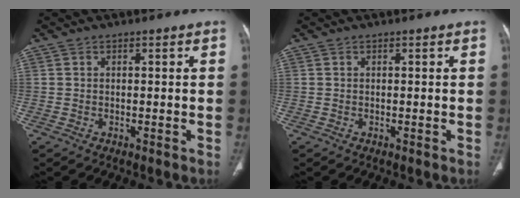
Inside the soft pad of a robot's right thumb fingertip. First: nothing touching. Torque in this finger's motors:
{"motor_torque": [-0.06, 0.01, 0.21, 0.17, 0.04]}